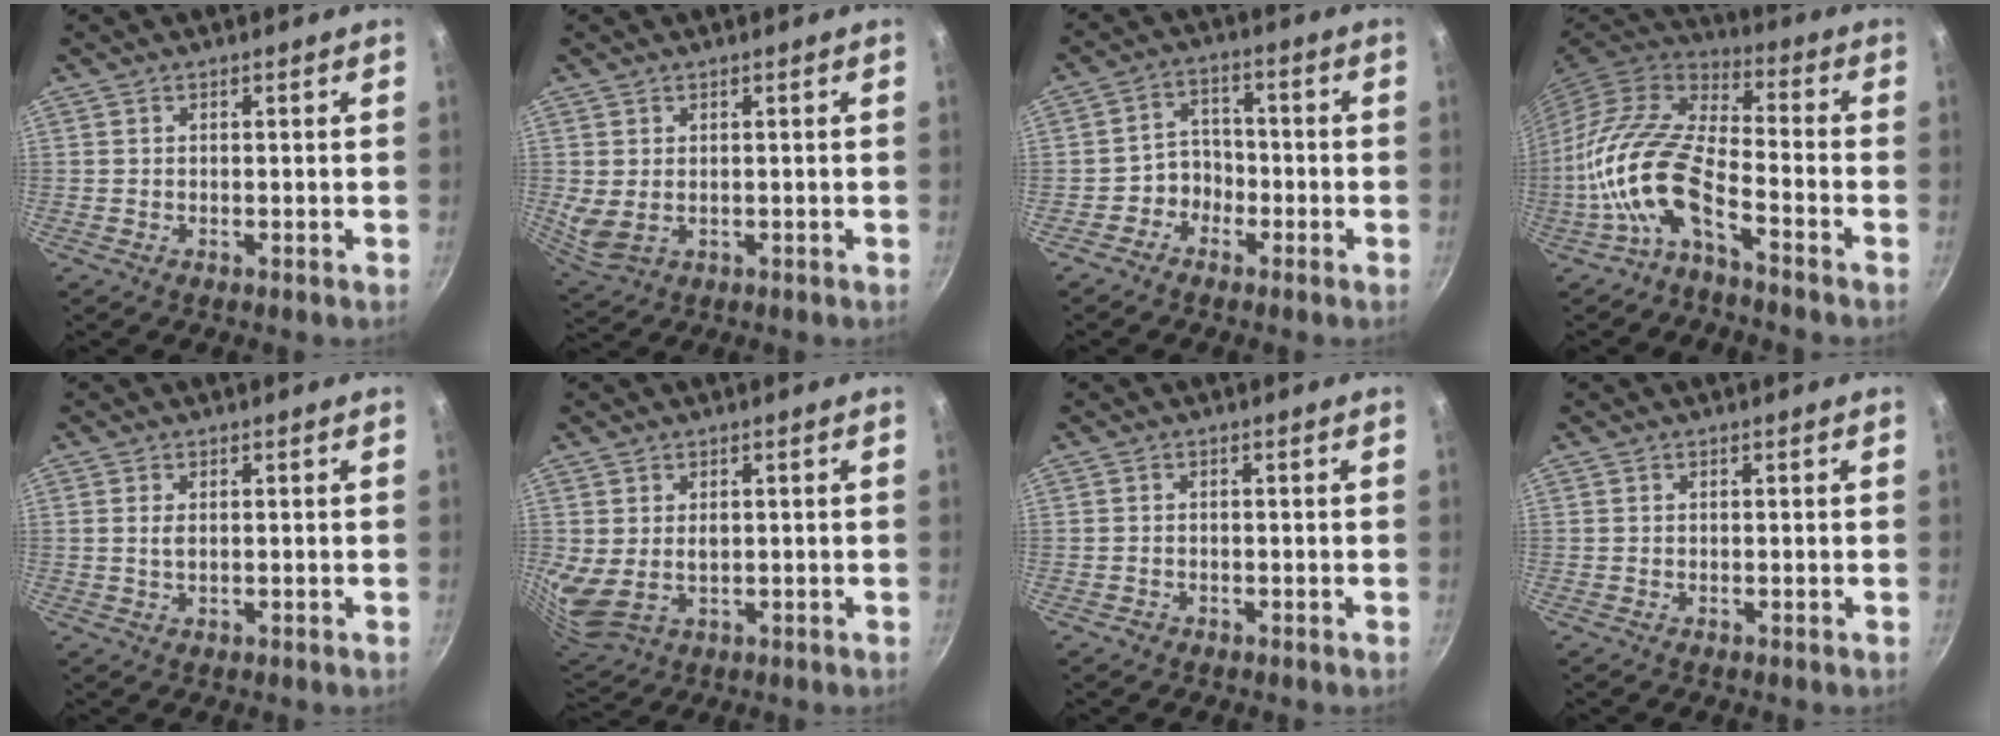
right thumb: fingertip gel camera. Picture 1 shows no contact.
{"total": 4.4, "force": [0.8, 3.1, 3.1], "torque": [-0.056, -0.013, 0.026]}
{"total": 4.8, "force": [-2.4, 4.0, 1.4], "torque": [0.018, 0.035, -0.045]}
{"total": 14.9, "force": [-6.2, 6.3, 12.0], "torque": [-0.234, 0.053, -0.135]}
{"total": 1.8, "force": [0.4, 0.9, 1.5], "torque": [-0.028, -0.001, 0.007]}
{"total": 7.0, "force": [1.0, 4.9, 5.0], "torque": [-0.086, -0.023, 0.034]}
{"total": 1.1, "force": [-0.6, 0.8, 0.3], "torque": [-0.008, 0.007, -0.006]}
{"total": 0.0}